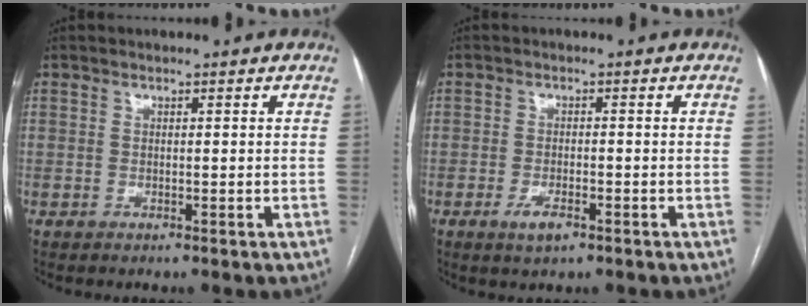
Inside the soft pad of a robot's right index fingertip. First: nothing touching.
{"total": 3.1, "force": [-1.8, 1.0, 2.4], "torque": [-0.048, -0.001, -0.030]}